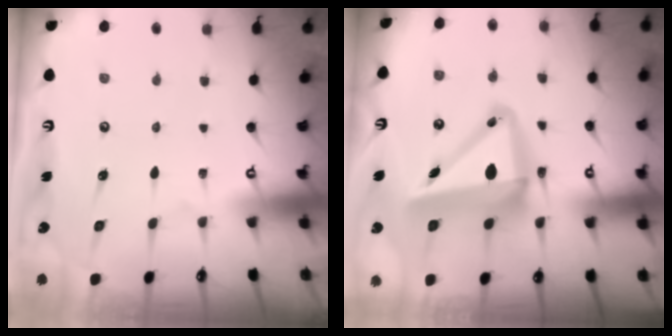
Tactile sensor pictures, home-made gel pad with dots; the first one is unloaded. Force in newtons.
{"total": 14.0, "press": 13.6, "slide": 3.3}